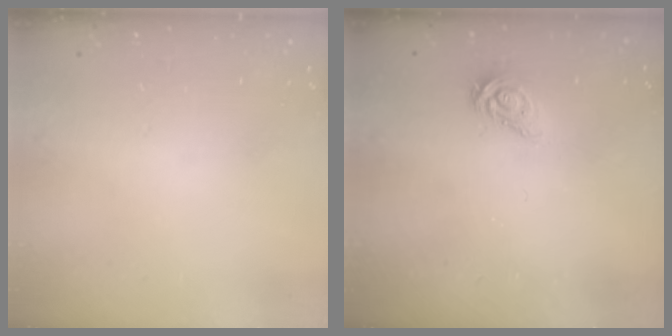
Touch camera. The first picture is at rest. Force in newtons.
{"total": 5.5, "press": 5.5, "slide": 0.5}